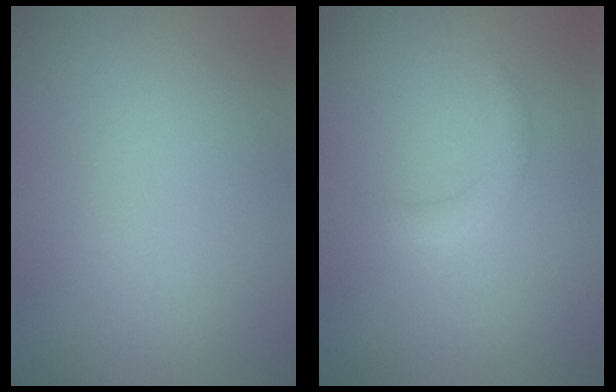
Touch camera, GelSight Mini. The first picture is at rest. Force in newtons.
{"total": 1.5, "press": 1.5, "slide": 0.0}